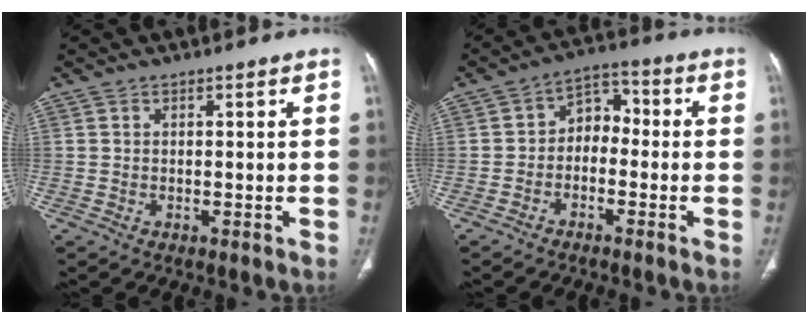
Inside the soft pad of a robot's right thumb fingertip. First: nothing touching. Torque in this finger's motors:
{"motor_torque": [-0.05, 0.16, -0.28, 0.15, 0.06]}